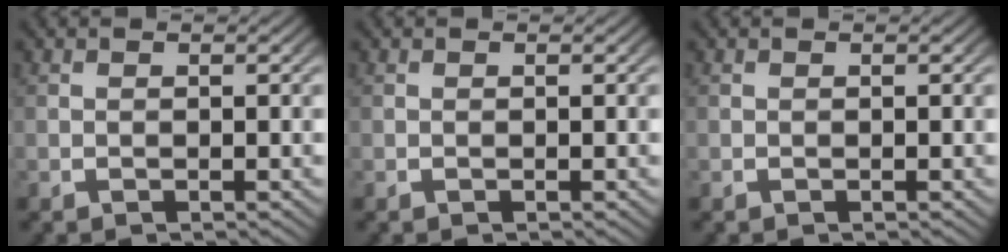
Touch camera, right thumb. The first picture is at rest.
{"total": 0.0}
{"total": 0.0}